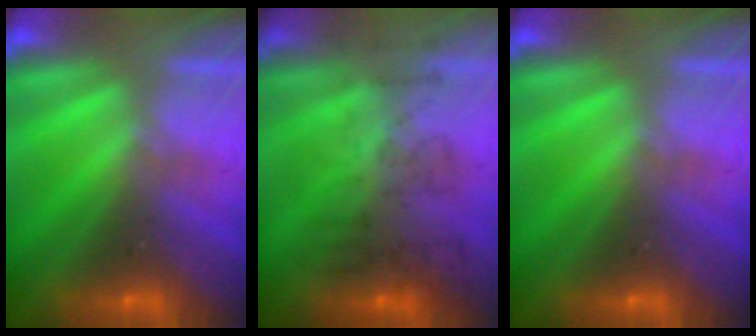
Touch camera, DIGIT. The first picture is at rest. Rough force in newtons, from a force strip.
{"total": 4.4}
{"total": 0.0}